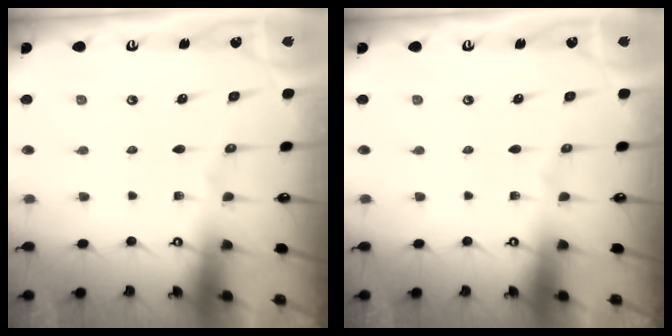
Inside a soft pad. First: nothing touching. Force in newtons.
{"total": 0.0}